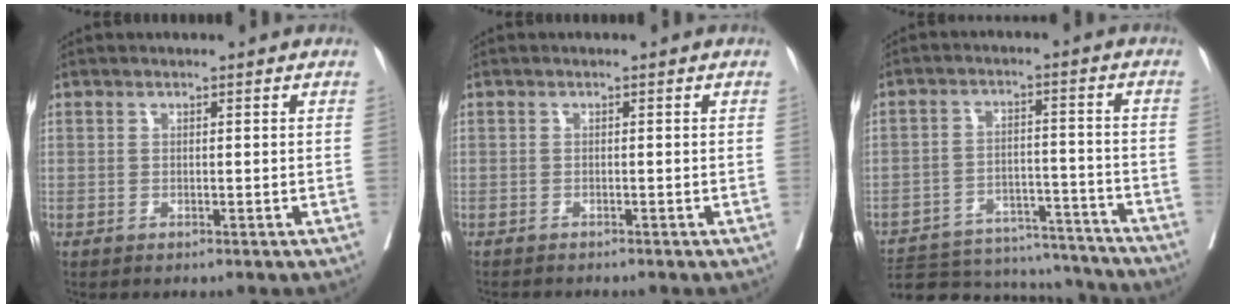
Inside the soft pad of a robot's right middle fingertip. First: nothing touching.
{"total": 3.1, "force": [-2.9, 0.3, 1.0], "torque": [-0.014, -0.007, -0.046]}
{"total": 20.6, "force": [-18.9, 6.0, 5.4], "torque": [-0.109, 0.013, -0.259]}